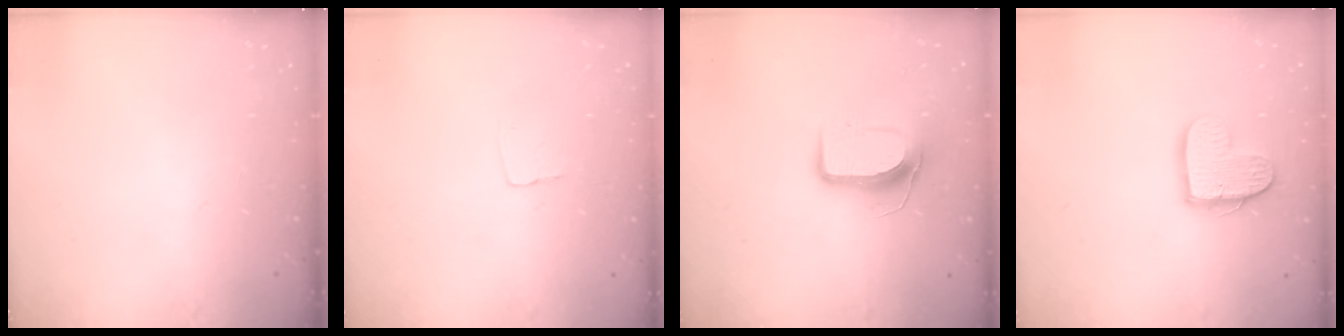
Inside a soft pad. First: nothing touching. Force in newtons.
{"total": 3.4, "press": 3.4, "slide": 0.2}
{"total": 9.4, "press": 9.3, "slide": 0.9}
{"total": 13.4, "press": 13.3, "slide": 1.2}